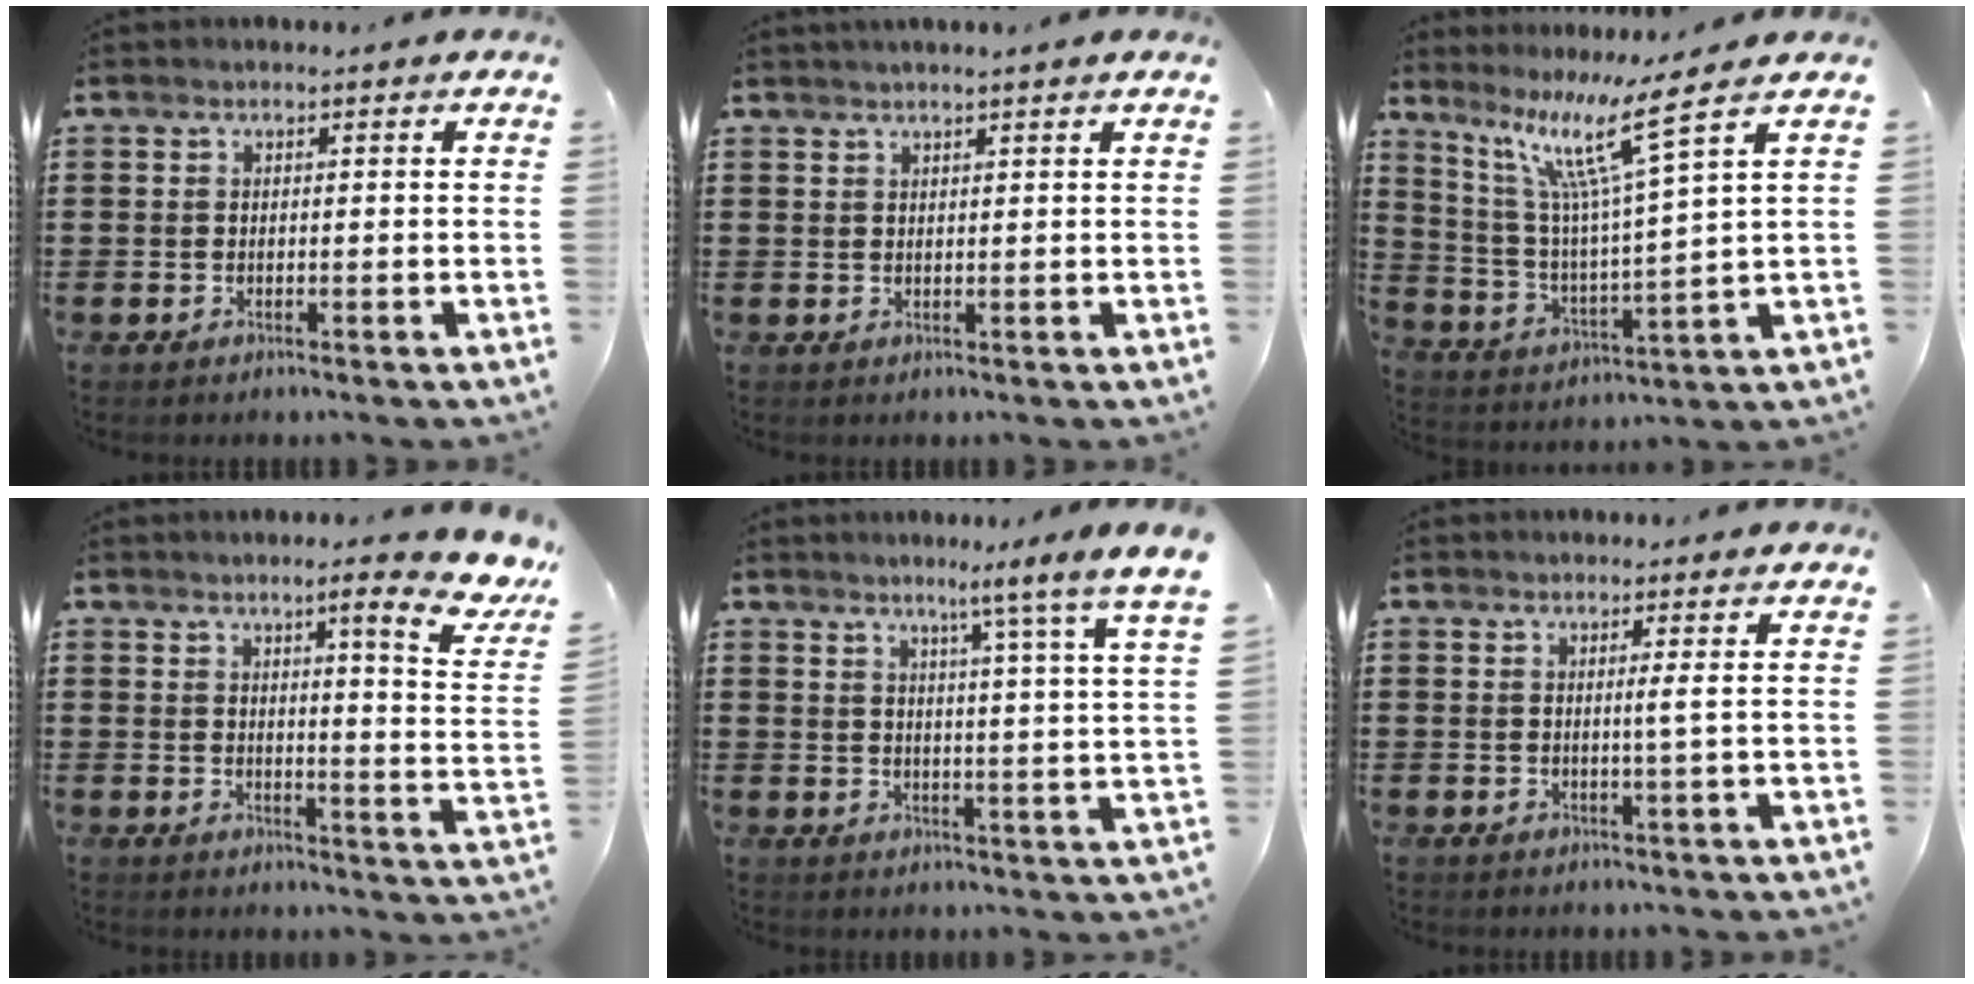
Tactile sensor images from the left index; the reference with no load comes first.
{"total": 1.5, "force": [1.3, -0.3, 0.6], "torque": [-0.012, 0.000, 0.025]}
{"total": 10.8, "force": [7.1, -0.1, 8.1], "torque": [-0.178, -0.031, 0.115]}
{"total": 7.9, "force": [5.3, 0.2, 5.8], "torque": [-0.080, -0.041, 0.076]}
{"total": 5.5, "force": [4.3, -1.8, 2.9], "torque": [-0.059, -0.037, 0.060]}
{"total": 2.2, "force": [0.4, -0.9, 2.0], "torque": [-0.037, -0.009, 0.003]}